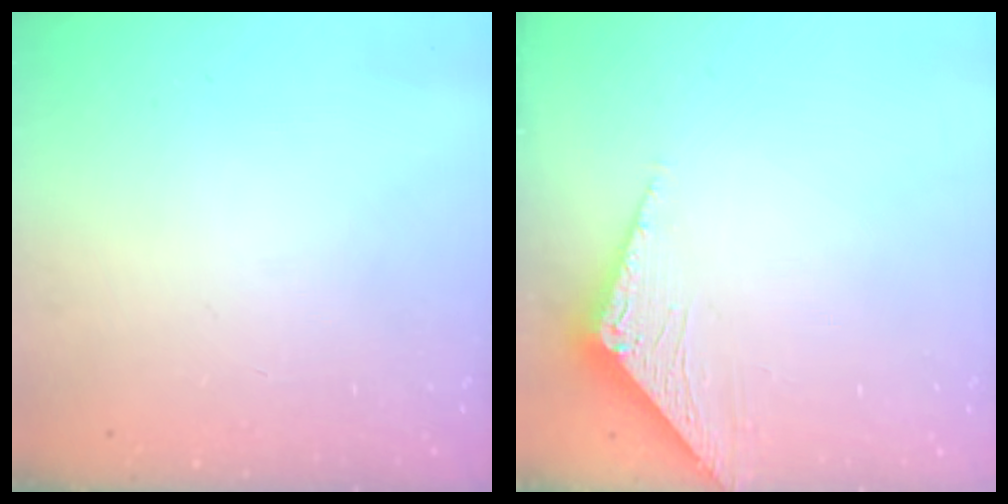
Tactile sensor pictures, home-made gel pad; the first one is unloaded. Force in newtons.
{"total": 3.4, "press": 3.4, "slide": 0.2}